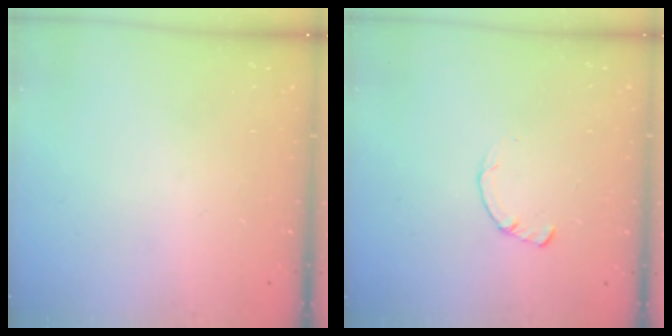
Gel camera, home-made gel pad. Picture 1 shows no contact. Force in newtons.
{"total": 1.7, "press": 1.7, "slide": 0.2}